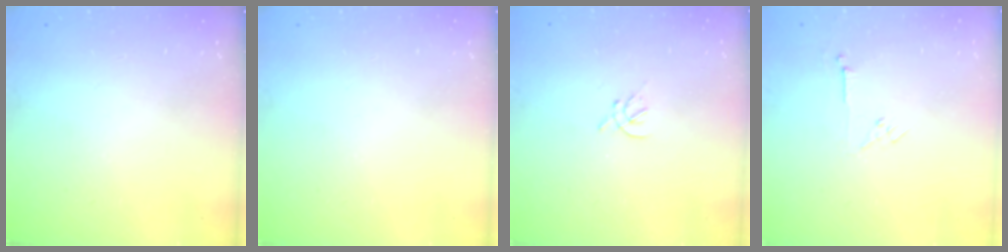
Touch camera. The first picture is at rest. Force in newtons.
{"total": 0.0}
{"total": 1.4, "press": 1.3, "slide": 0.5}
{"total": 3.5, "press": 3.4, "slide": 0.7}